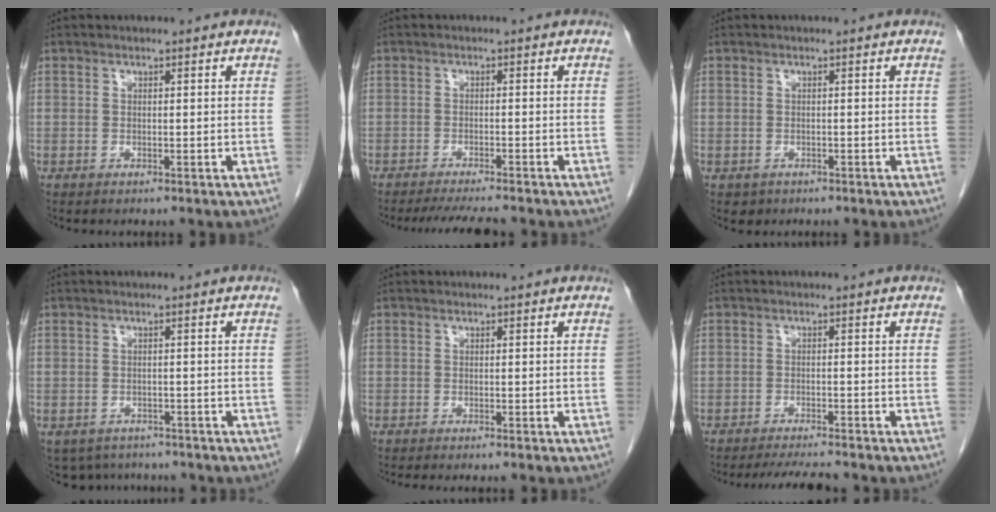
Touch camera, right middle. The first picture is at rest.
{"total": 6.1, "force": [-5.5, 0.3, 2.7], "torque": [-0.037, -0.015, -0.085]}
{"total": 1.3, "force": [-0.7, 1.1, 0.2], "torque": [-0.005, 0.003, -0.003]}
{"total": 6.1, "force": [-5.2, 3.2, 0.9], "torque": [-0.009, 0.000, -0.065]}
{"total": 4.0, "force": [-3.5, 0.4, 2.0], "torque": [-0.020, -0.004, -0.042]}
{"total": 5.2, "force": [-4.8, 0.1, 1.8], "torque": [-0.028, -0.015, -0.077]}